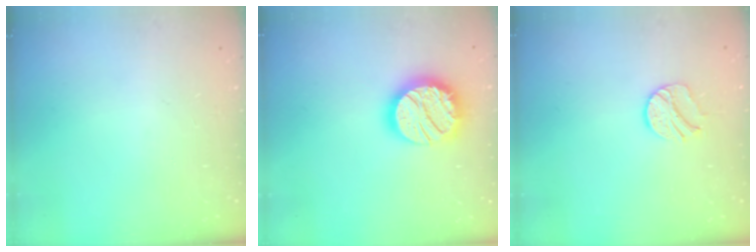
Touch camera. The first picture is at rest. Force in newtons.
{"total": 19.2, "press": 19.1, "slide": 1.3}
{"total": 8.7, "press": 8.7, "slide": 0.2}